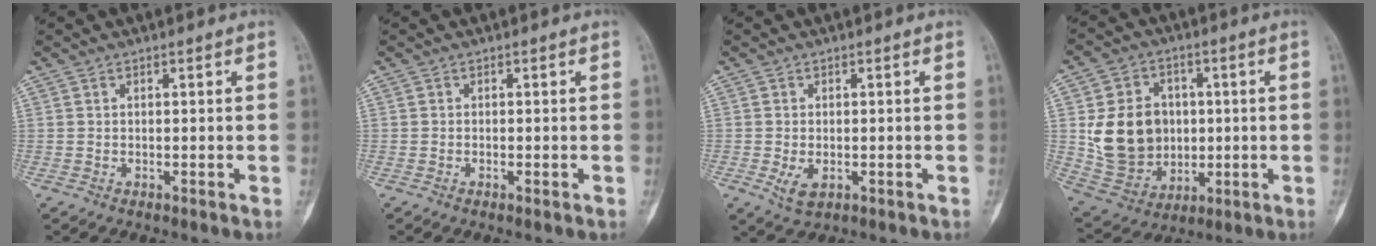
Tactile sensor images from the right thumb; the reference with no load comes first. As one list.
[{"total": 0.5, "force": [-0.3, 0.1, 0.4], "torque": [-0.008, 0.000, -0.004]}, {"total": 2.8, "force": [-0.8, 1.6, 2.1], "torque": [-0.038, -0.003, -0.010]}, {"total": 15.5, "force": [1.0, 12.8, 8.7], "torque": [-0.122, 0.000, 0.039]}]